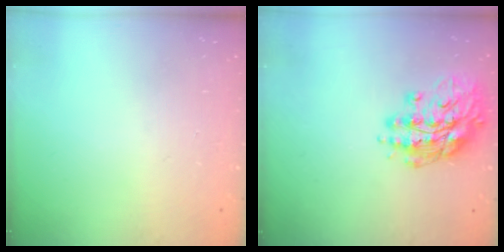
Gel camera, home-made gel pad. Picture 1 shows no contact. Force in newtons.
{"total": 15.2, "press": 15.2, "slide": 0.8}